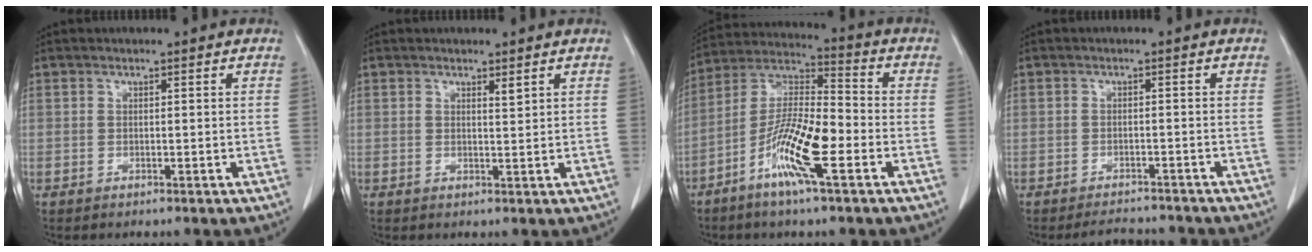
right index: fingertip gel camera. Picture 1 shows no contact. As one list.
[{"total": 1.2, "force": [0.9, 0.1, 0.8], "torque": [-0.015, -0.008, 0.014]}, {"total": 12.8, "force": [-5.4, 1.7, 11.5], "torque": [-0.225, -0.001, -0.106]}, {"total": 4.3, "force": [-4.1, 1.4, 0.1], "torque": [0.002, -0.001, -0.059]}]